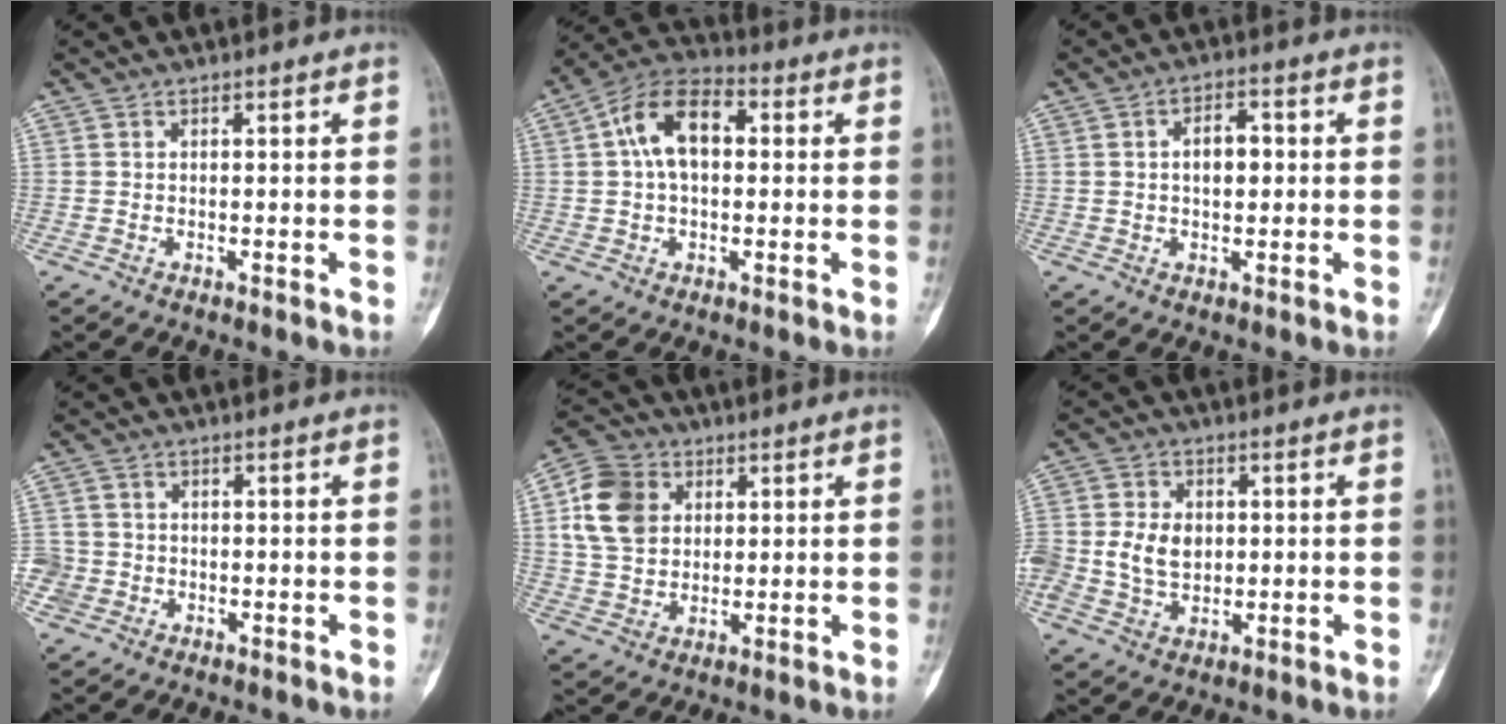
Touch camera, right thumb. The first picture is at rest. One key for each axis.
{"total": 11.7, "fx": 1.9, "fy": 6.9, "fz": 9.2, "tx": -0.158, "ty": 0.030, "tz": 0.023}
{"total": 5.2, "fx": 0.5, "fy": 2.9, "fz": 4.2, "tx": -0.058, "ty": 0.010, "tz": 0.003}
{"total": 3.0, "fx": -1.0, "fy": 2.8, "fz": 0.0, "tx": 0.016, "ty": 0.013, "tz": -0.025}
{"total": 11.2, "fx": 2.9, "fy": 8.8, "fz": 6.3, "tx": -0.099, "ty": 0.004, "tz": 0.051}
{"total": 9.3, "fx": 0.1, "fy": 7.1, "fz": 6.0, "tx": -0.107, "ty": 0.007, "tz": 0.009}